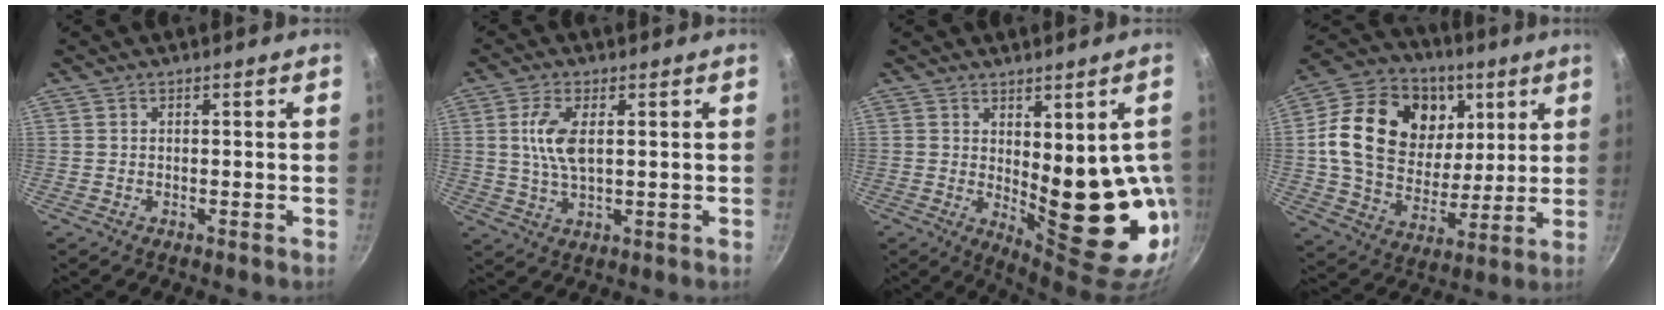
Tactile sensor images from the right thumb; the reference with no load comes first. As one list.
[{"total": 7.1, "force": [1.4, 3.2, 6.2], "torque": [-0.124, 0.001, 0.027]}, {"total": 17.1, "force": [-0.7, 7.0, 15.5], "torque": [-0.165, -0.028, 0.014]}, {"total": 24.7, "force": [6.9, 18.0, 15.4], "torque": [-0.250, -0.013, 0.114]}]